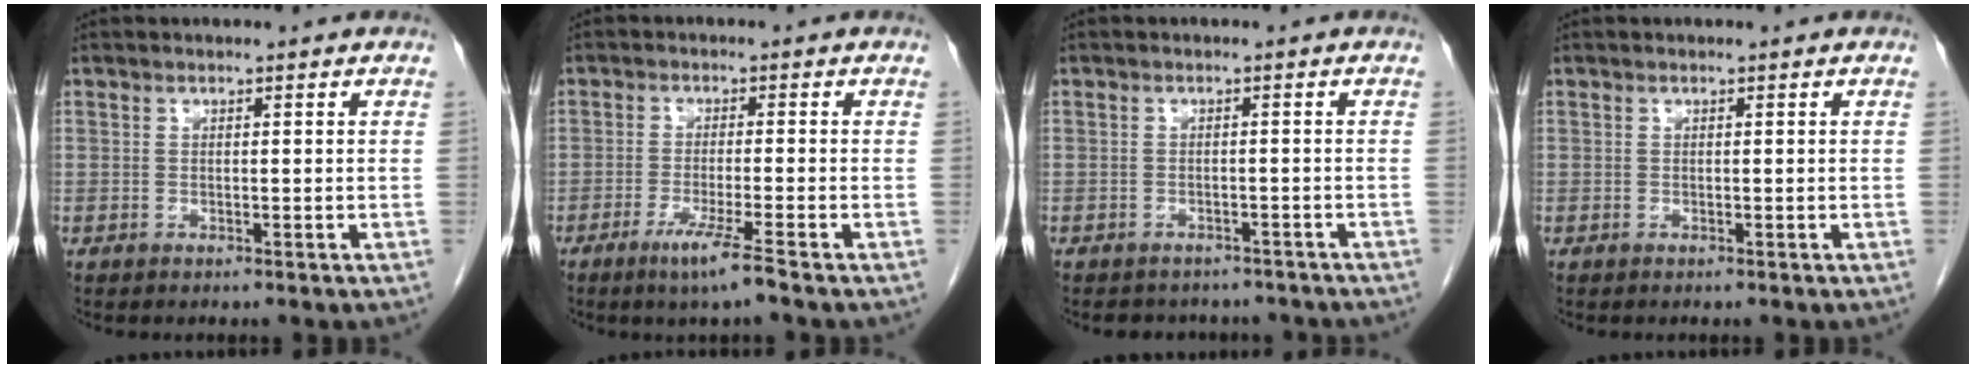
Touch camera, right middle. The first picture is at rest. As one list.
[{"total": 5.0, "force": [-3.2, -0.8, 3.8], "torque": [-0.072, -0.015, -0.062]}, {"total": 7.2, "force": [-6.4, 3.1, 1.2], "torque": [-0.010, 0.009, -0.067]}, {"total": 0.0}]